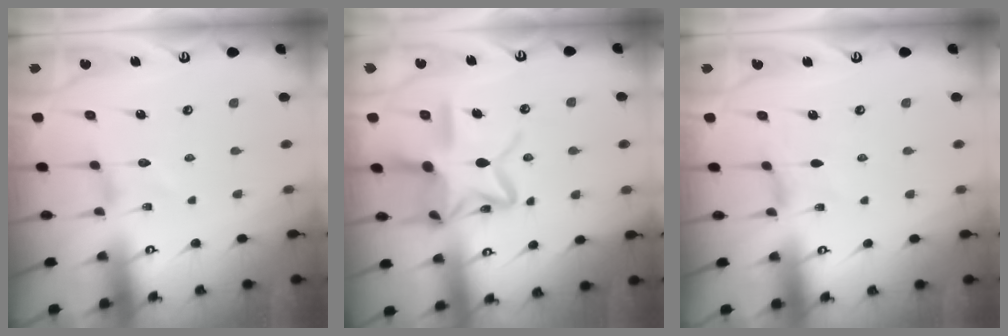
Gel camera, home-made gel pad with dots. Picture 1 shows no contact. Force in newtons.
{"total": 16.7, "press": 16.6, "slide": 1.4}
{"total": 0.0}